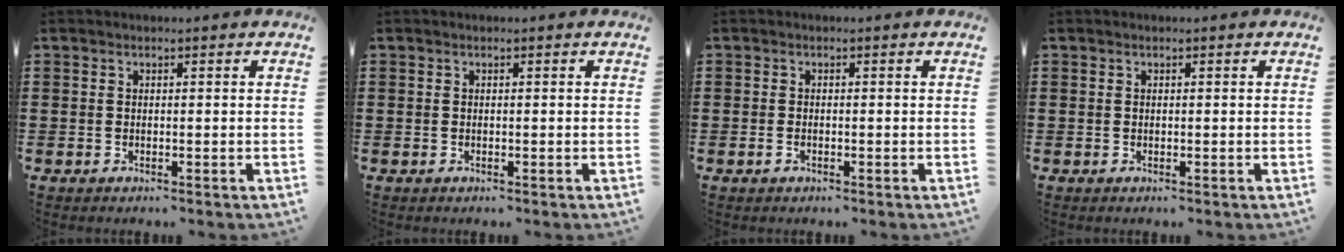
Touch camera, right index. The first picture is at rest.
{"total": 0.0}
{"total": 0.7, "force": [-0.2, 0.3, 0.6], "torque": [-0.011, -0.005, -0.003]}
{"total": 0.0}